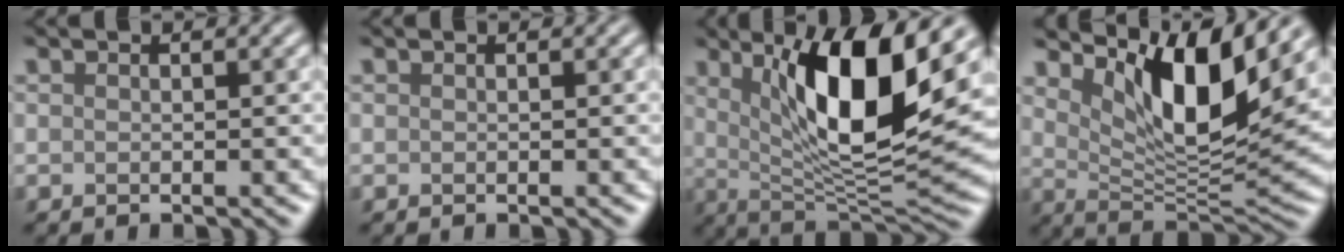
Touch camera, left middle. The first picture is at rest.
{"total": 0.0}
{"total": 11.0, "force": [3.5, 3.0, 10.0], "torque": [-0.152, -0.017, 0.065]}
{"total": 9.0, "force": [4.4, 2.7, 7.5], "torque": [-0.124, -0.020, 0.080]}